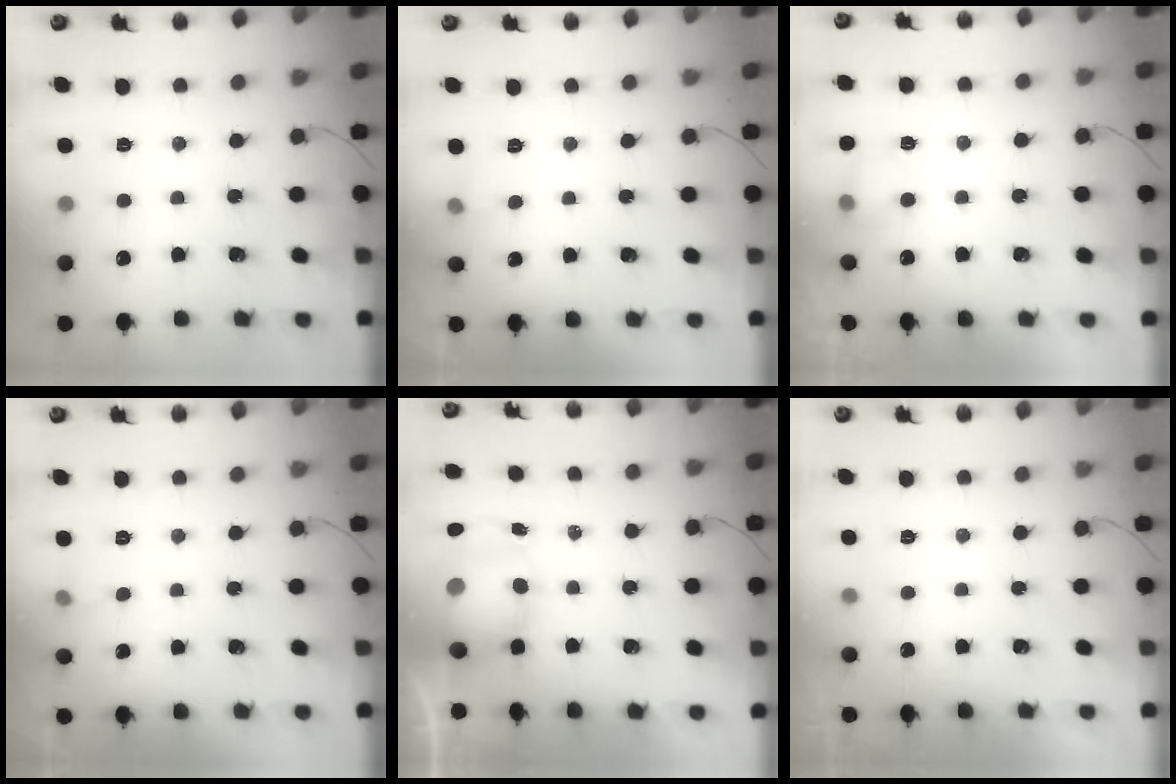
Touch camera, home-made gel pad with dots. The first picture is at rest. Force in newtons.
{"total": 3.4, "press": 3.1, "slide": 1.3}
{"total": 5.2, "press": 4.9, "slide": 1.6}
{"total": 3.6, "press": 3.3, "slide": 1.3}
{"total": 8.0, "press": 7.8, "slide": 1.8}
{"total": 0.0}